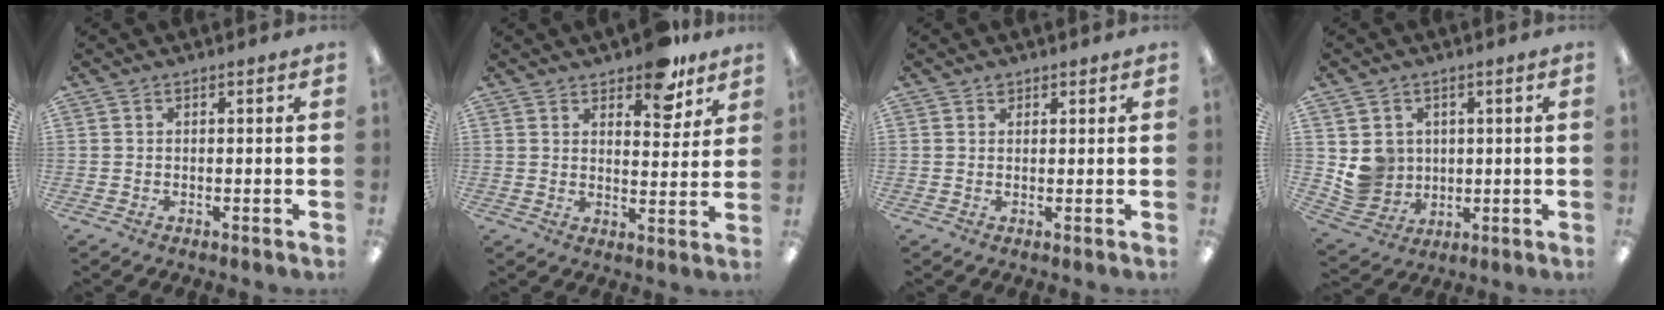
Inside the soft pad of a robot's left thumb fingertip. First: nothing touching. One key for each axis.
{"total": 9.1, "fx": 7.0, "fy": 3.9, "fz": 4.4, "tx": -0.040, "ty": -0.042, "tz": 0.119}
{"total": 1.3, "fx": 0.9, "fy": 0.8, "fz": 0.3, "tx": 0.002, "ty": -0.003, "tz": 0.016}
{"total": 7.4, "fx": 1.9, "fy": 7.1, "fz": 0.8, "tx": -0.019, "ty": -0.005, "tz": 0.048}